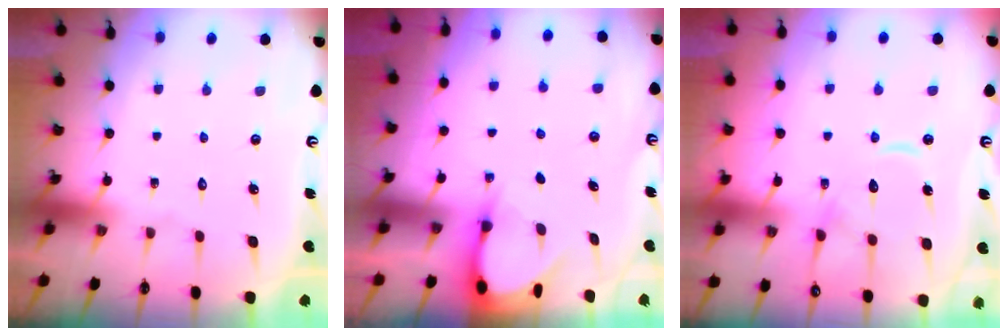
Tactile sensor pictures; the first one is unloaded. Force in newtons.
{"total": 3.1, "press": 3.1, "slide": 0.3}
{"total": 12.4, "press": 12.4, "slide": 1.3}